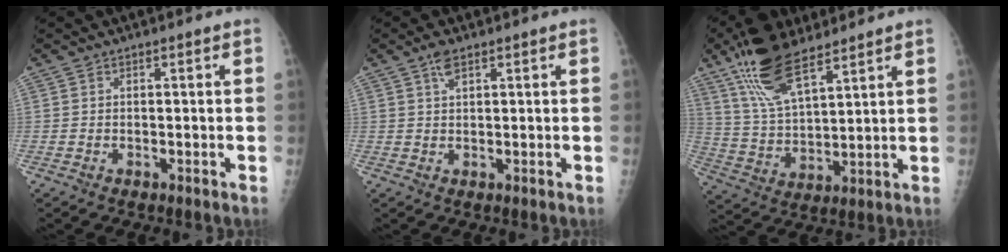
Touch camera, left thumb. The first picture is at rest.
{"total": 2.5, "force": [1.6, 0.9, 1.7], "torque": [-0.029, 0.000, 0.031]}
{"total": 14.4, "force": [9.9, 5.1, 9.1], "torque": [-0.155, -0.035, 0.196]}